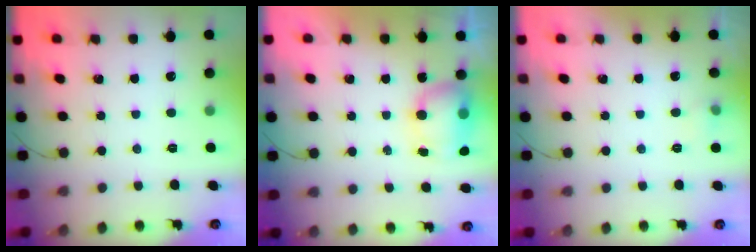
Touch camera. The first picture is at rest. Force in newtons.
{"total": 11.3, "press": 8.6, "slide": 7.2}
{"total": 4.2, "press": 4.1, "slide": 1.0}